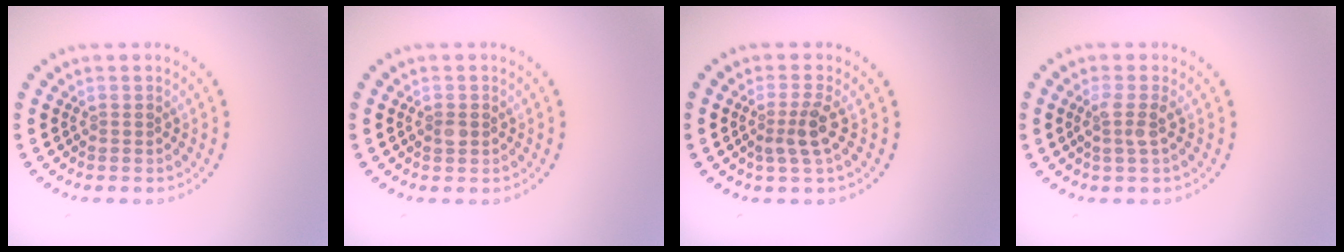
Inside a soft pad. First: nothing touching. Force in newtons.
{"total": 1.0, "press": 1.0, "slide": 0.1}
{"total": 2.4, "press": 1.8, "slide": 1.6}
{"total": 1.7, "press": 1.3, "slide": 1.2}